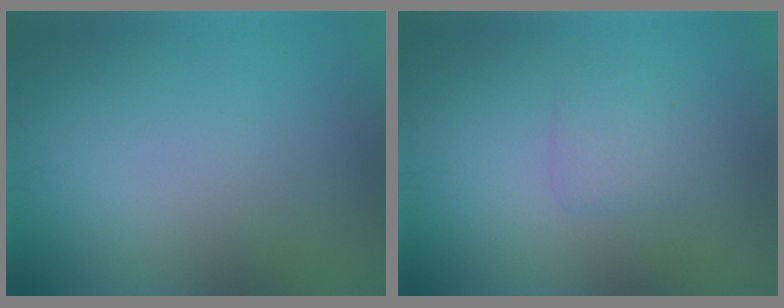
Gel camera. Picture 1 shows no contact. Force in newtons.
{"total": 1.8, "press": 1.8, "slide": 0.1}